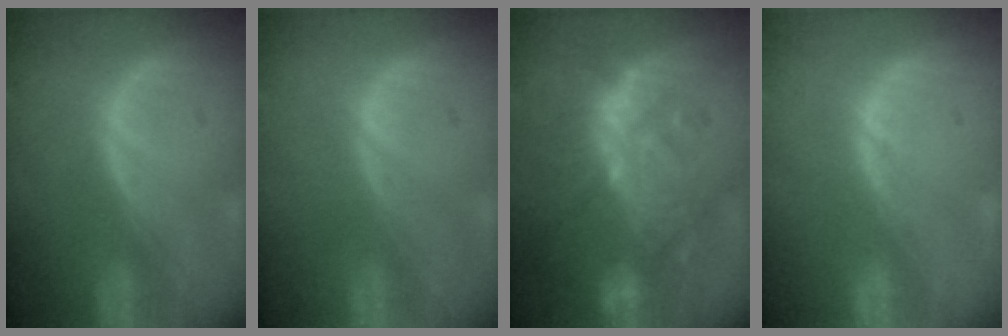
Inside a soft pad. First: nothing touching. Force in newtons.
{"total": 0.0}
{"total": 10.8, "press": 10.0, "slide": 3.9}
{"total": 1.0, "press": 0.9, "slide": 0.3}